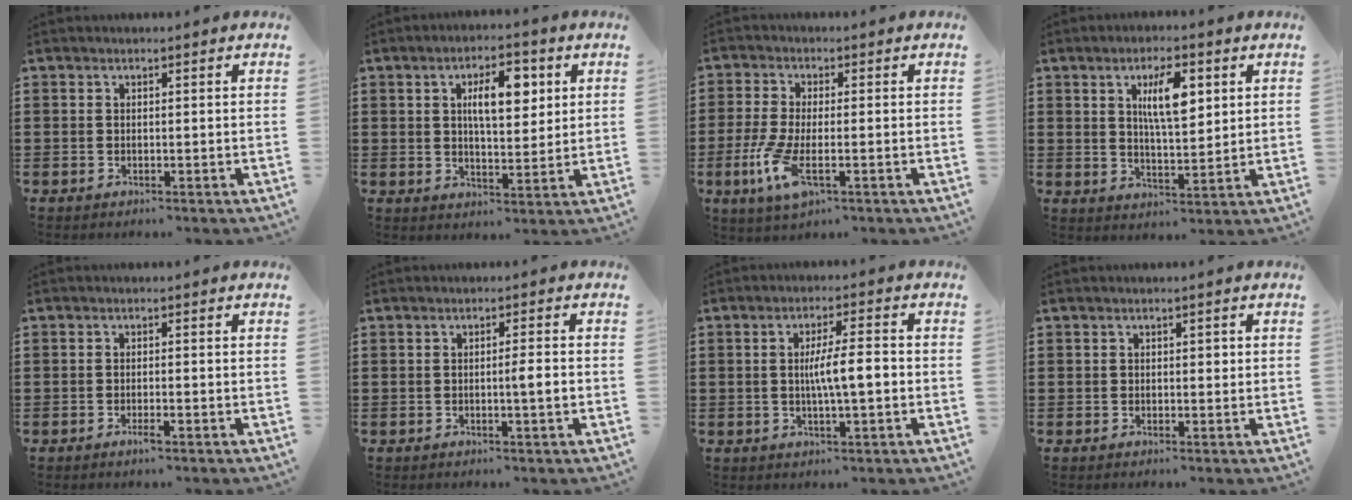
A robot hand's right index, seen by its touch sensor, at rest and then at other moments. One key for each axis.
{"total": 7.3, "fx": 2.5, "fy": 3.1, "fz": 6.2, "tx": -0.097, "ty": 0.000, "tz": 0.033}
{"total": 6.4, "fx": -2.3, "fy": 2.0, "fz": 5.6, "tx": -0.136, "ty": -0.018, "tz": -0.046}
{"total": 7.2, "fx": 2.6, "fy": 2.4, "fz": 6.3, "tx": -0.122, "ty": 0.006, "tz": 0.041}
{"total": 1.5, "fx": -0.9, "fy": 0.1, "fz": 1.2, "tx": -0.021, "ty": -0.005, "tz": -0.015}
{"total": 2.4, "fx": -0.5, "fy": -0.1, "fz": 2.3, "tx": -0.039, "ty": -0.006, "tz": -0.010}
{"total": 5.7, "fx": -0.4, "fy": 0.8, "fz": 5.7, "tx": -0.098, "ty": 0.002, "tz": -0.010}
{"total": 0.7, "fx": 0.2, "fy": 0.5, "fz": 0.5, "tx": -0.001, "ty": -0.001, "tz": 0.001}